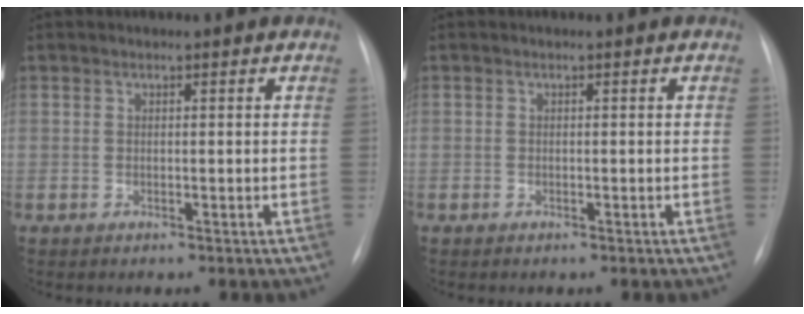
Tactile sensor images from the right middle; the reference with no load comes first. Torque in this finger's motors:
{"motor_torque": [1.08, -1.07, 0.05, -0.08]}